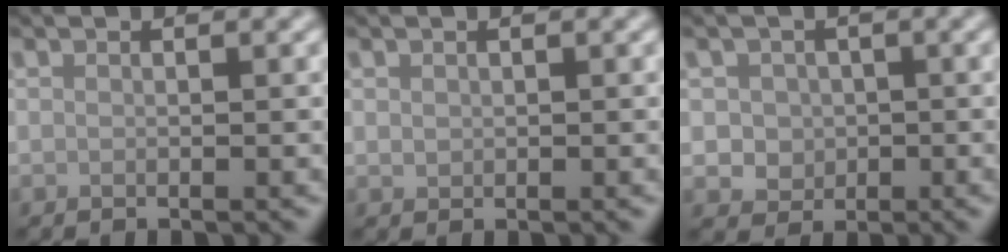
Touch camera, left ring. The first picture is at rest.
{"total": 0.7, "force": [0.3, 0.5, 0.2], "torque": [-0.003, -0.002, 0.008]}
{"total": 2.8, "force": [0.2, 2.5, 1.0], "torque": [-0.006, 0.003, -0.002]}